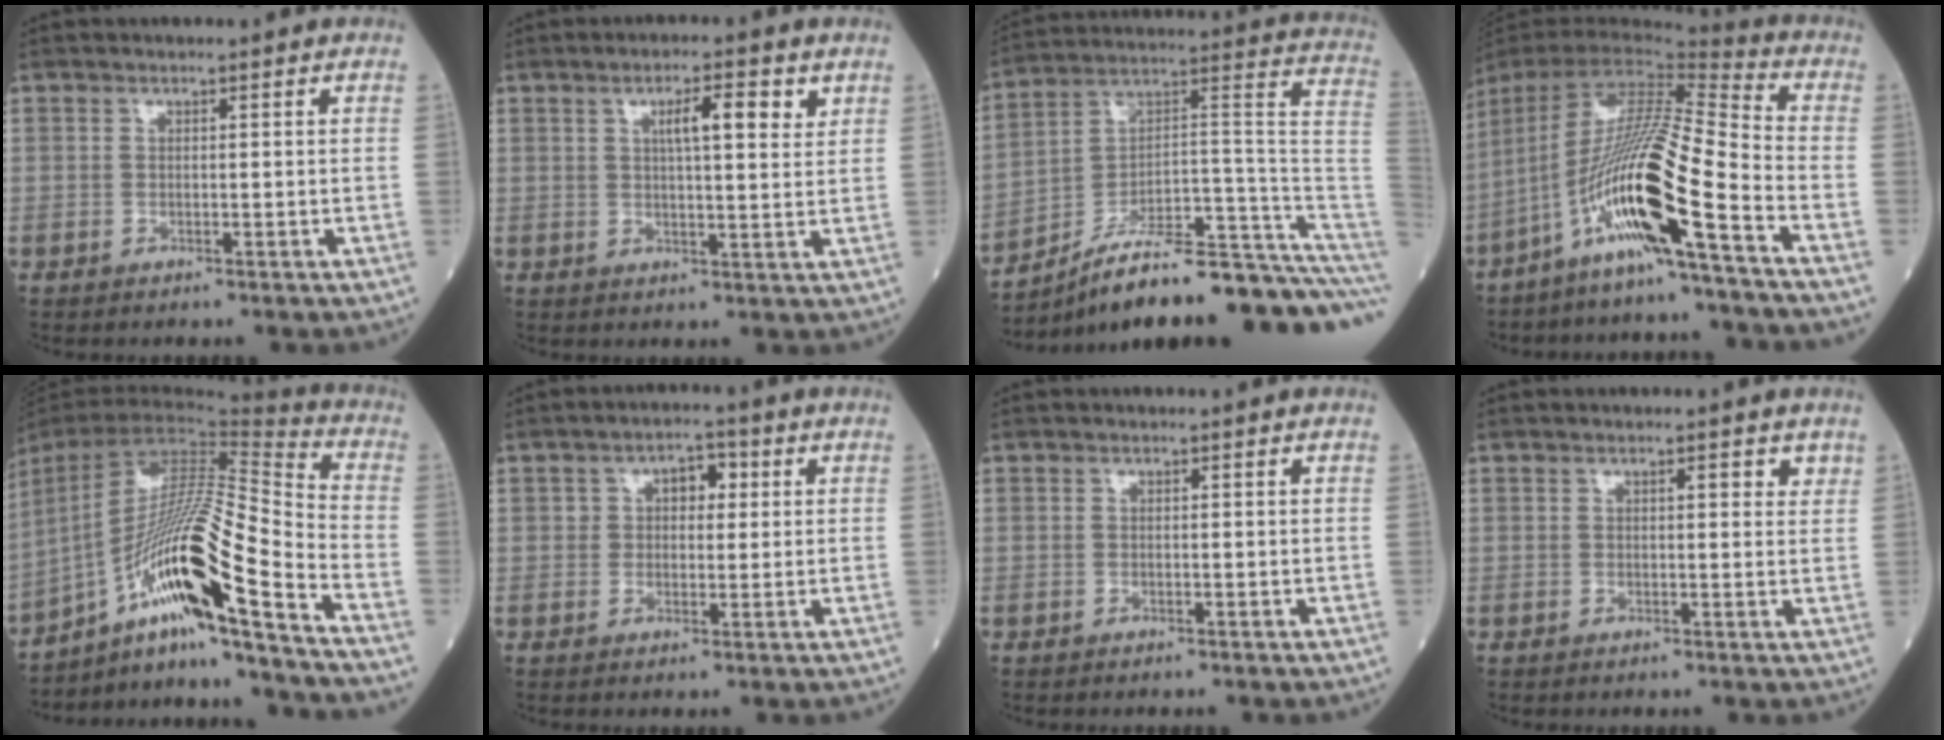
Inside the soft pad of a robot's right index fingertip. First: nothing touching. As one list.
[{"total": 5.8, "force": [2.7, 1.1, 5.0], "torque": [-0.080, 0.006, 0.041]}, {"total": 23.7, "force": [-19.1, 1.3, 14.0], "torque": [-0.116, 0.046, -0.292]}, {"total": 17.7, "force": [-8.6, -0.7, 15.4], "torque": [-0.309, -0.015, -0.170]}, {"total": 19.8, "force": [-12.0, -0.8, 15.7], "torque": [-0.302, -0.001, -0.224]}, {"total": 4.4, "force": [1.2, 2.8, 3.2], "torque": [-0.045, 0.017, 0.019]}, {"total": 0.0}, {"total": 2.1, "force": [1.3, 0.8, 1.5], "torque": [-0.014, -0.003, 0.014]}]